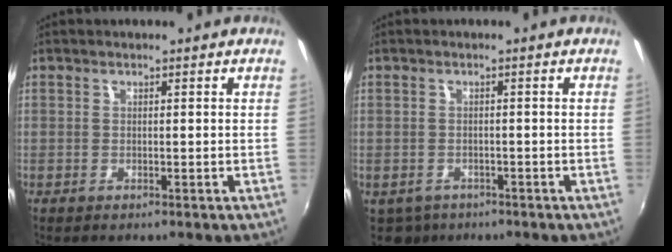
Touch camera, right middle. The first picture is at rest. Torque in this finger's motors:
{"motor_torque": [0.02, -0.04, -0.02, -0.01]}